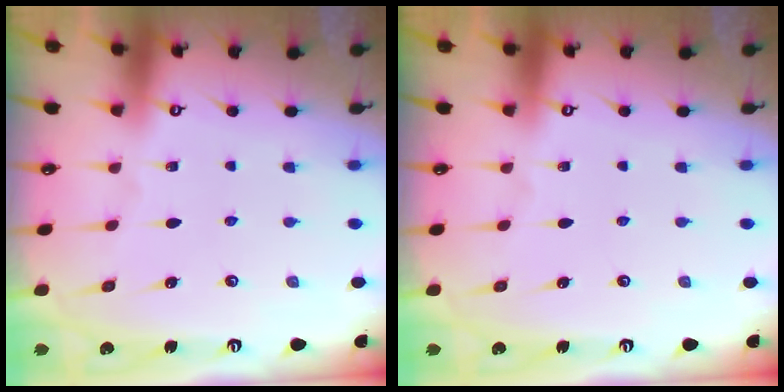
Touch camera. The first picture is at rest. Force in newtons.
{"total": 0.0}